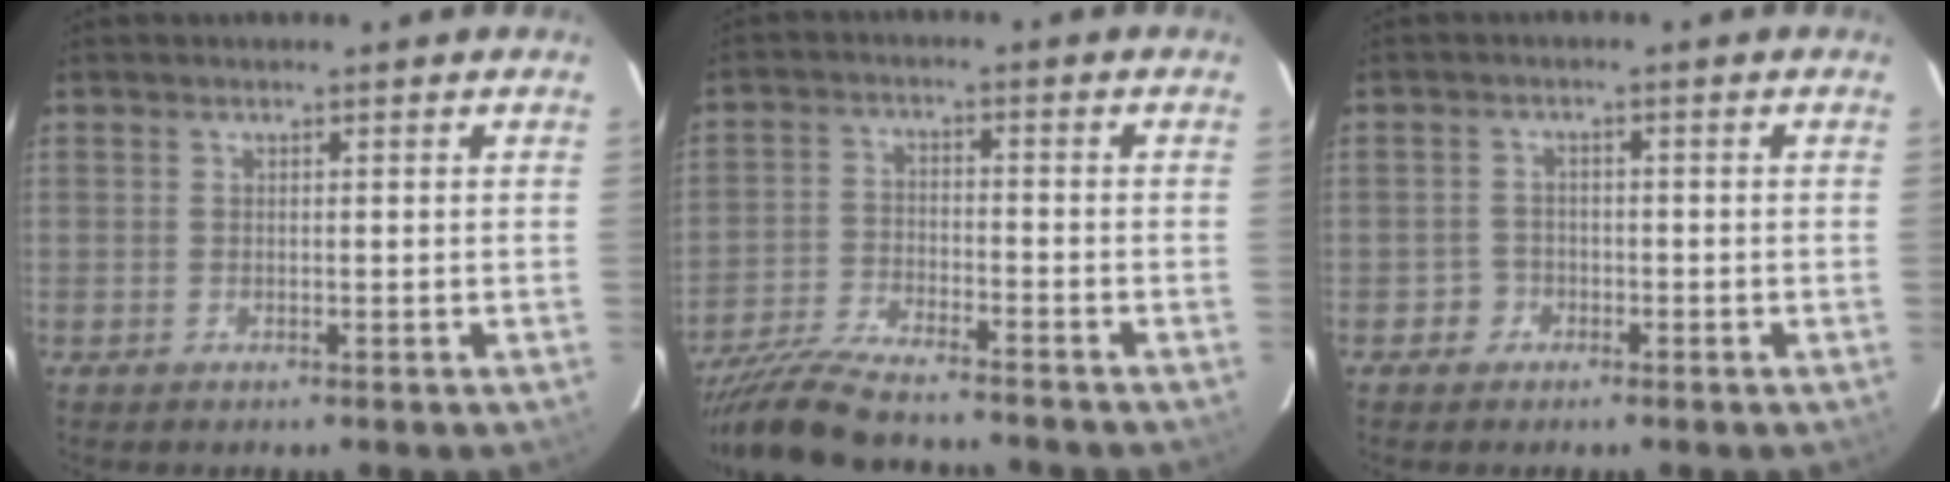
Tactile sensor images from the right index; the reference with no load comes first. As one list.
[{"total": 13.4, "force": [-12.1, 2.0, 5.5], "torque": [-0.136, -0.022, -0.217]}, {"total": 2.6, "force": [-1.5, 2.2, -0.1], "torque": [-0.001, 0.011, -0.026]}]